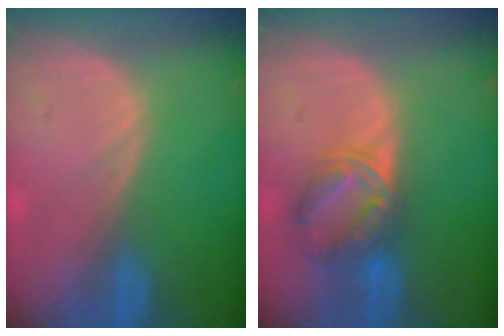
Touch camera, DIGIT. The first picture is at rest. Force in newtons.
{"total": 6.6, "press": 6.2, "slide": 2.2}